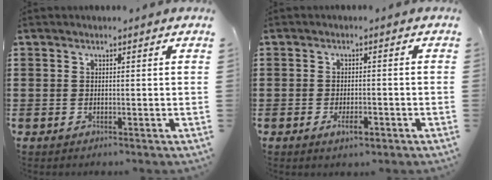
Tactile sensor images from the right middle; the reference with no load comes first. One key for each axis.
{"total": 2.5, "fx": -1.4, "fy": 0.9, "fz": 1.9, "tx": -0.034, "ty": 0.000, "tz": -0.025}